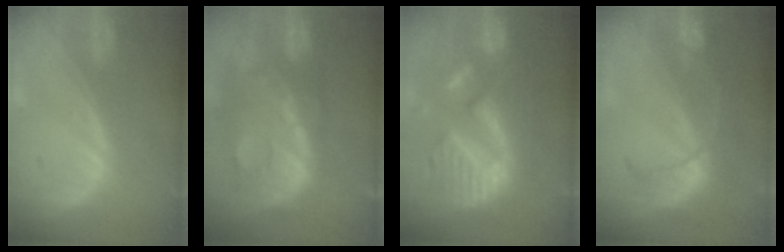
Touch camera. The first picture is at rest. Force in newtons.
{"total": 13.7, "press": 11.1, "slide": 8.0}
{"total": 12.7, "press": 12.7, "slide": 1.3}
{"total": 7.8, "press": 6.9, "slide": 3.7}